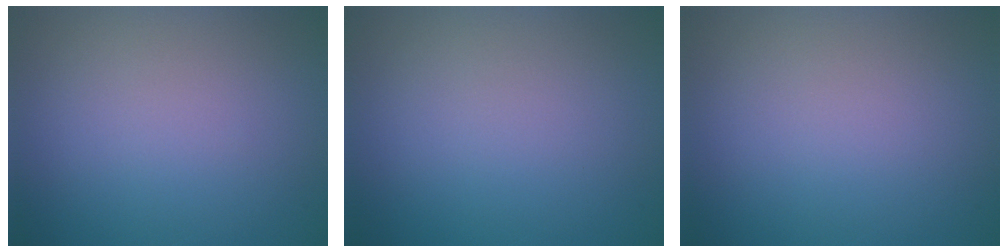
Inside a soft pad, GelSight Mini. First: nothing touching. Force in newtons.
{"total": 0.0}
{"total": 0.0}